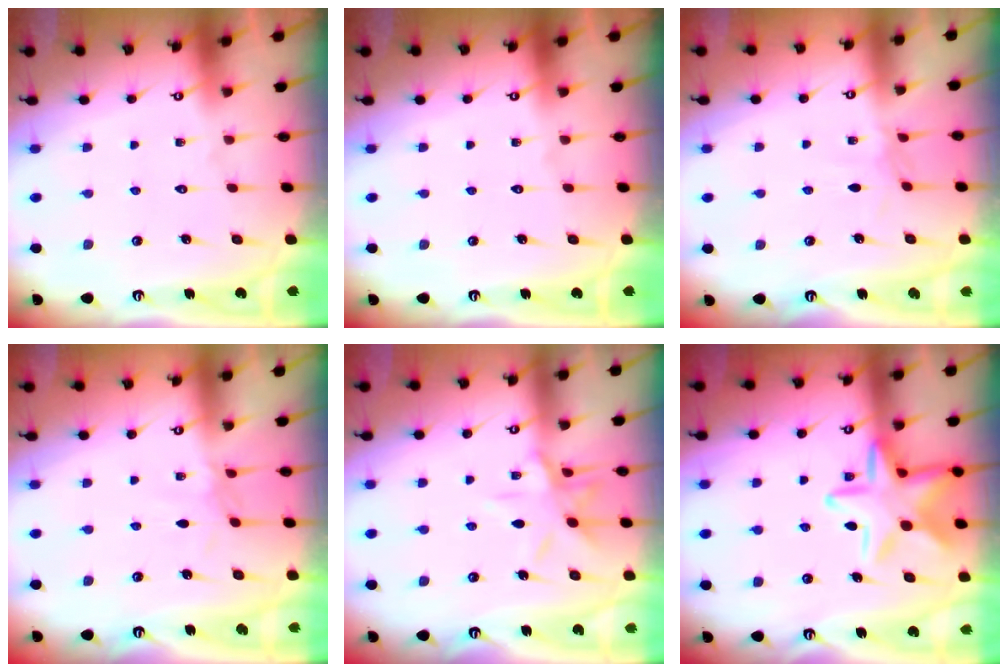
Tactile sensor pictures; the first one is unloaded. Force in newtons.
{"total": 0.0}
{"total": 2.3, "press": 2.2, "slide": 0.4}
{"total": 2.8, "press": 2.7, "slide": 0.5}
{"total": 9.7, "press": 9.6, "slide": 0.8}
{"total": 16.5, "press": 16.5, "slide": 0.9}